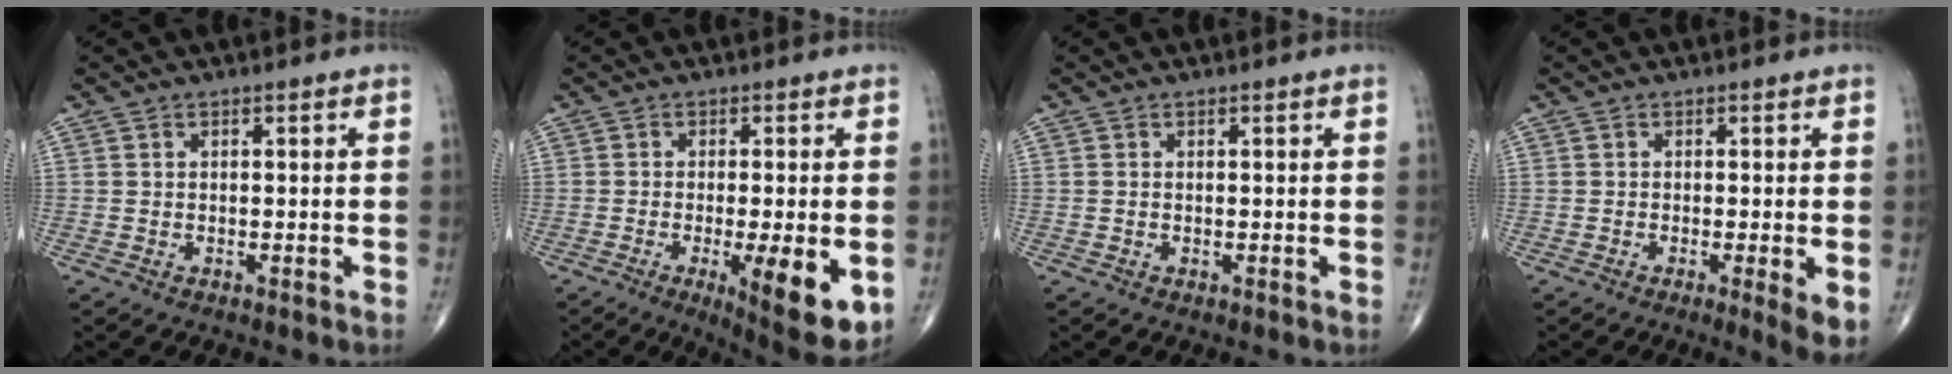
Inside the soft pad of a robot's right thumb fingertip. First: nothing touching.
{"total": 12.1, "force": [-3.2, 3.0, 11.3], "torque": [-0.155, -0.024, -0.040]}
{"total": 0.0}
{"total": 4.4, "force": [-1.0, 0.6, 4.3], "torque": [-0.070, -0.015, -0.020]}